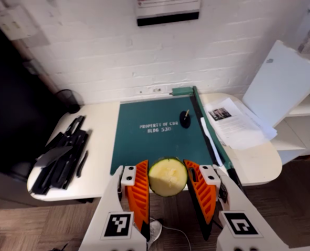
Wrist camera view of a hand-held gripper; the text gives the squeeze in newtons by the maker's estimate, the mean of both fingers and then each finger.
{"total": 9.4, "left": 9.4, "right": 9.4}